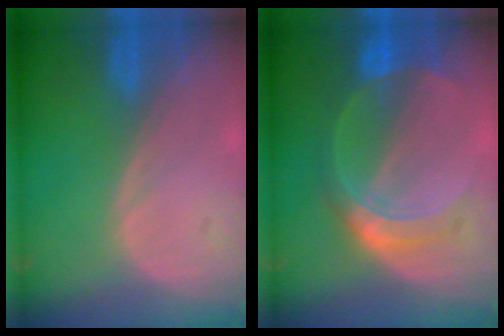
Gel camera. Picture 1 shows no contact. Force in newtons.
{"total": 6.7, "press": 6.7, "slide": 0.4}